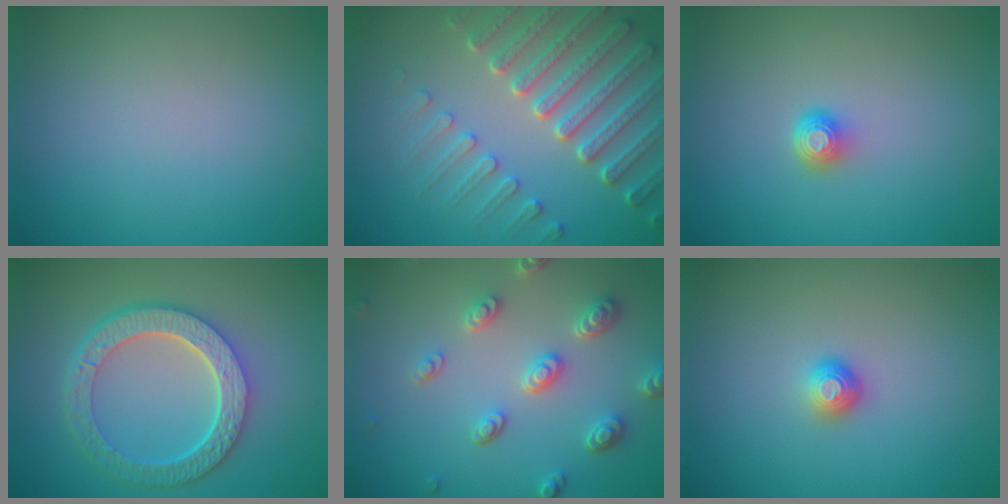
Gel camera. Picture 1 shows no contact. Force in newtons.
{"total": 6.7, "press": 5.4, "slide": 4.0}
{"total": 1.6, "press": 1.2, "slide": 1.1}
{"total": 6.3, "press": 4.9, "slide": 4.0}
{"total": 4.4, "press": 3.6, "slide": 2.6}
{"total": 1.3, "press": 1.2, "slide": 0.7}